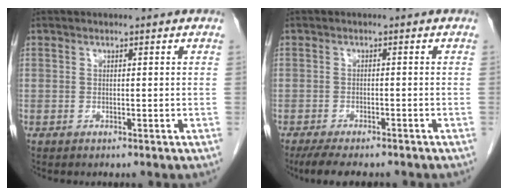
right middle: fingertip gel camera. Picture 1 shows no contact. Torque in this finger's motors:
{"motor_torque": [0.69, -0.48, 0.28, 0.08]}